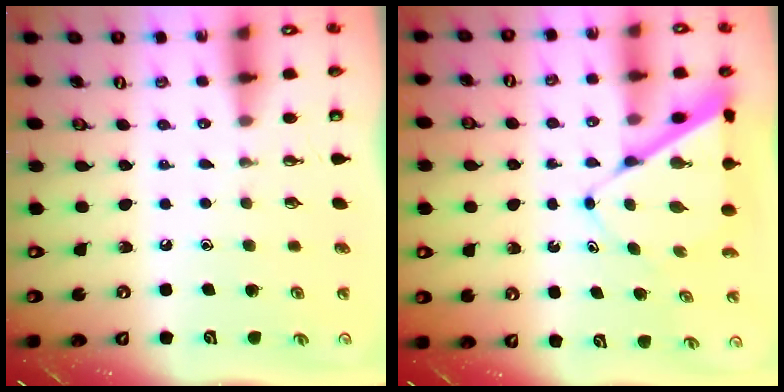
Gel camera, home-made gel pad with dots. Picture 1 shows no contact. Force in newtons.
{"total": 7.6, "press": 7.6, "slide": 0.4}